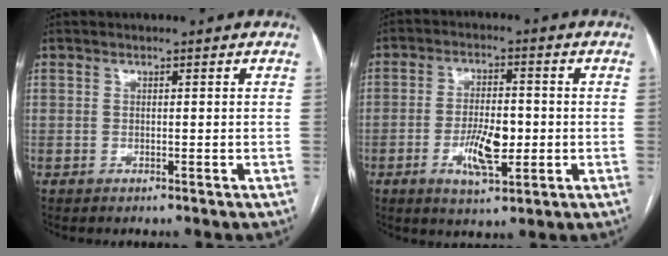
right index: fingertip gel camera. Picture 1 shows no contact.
{"total": 7.6, "force": [-1.8, 2.7, 6.9], "torque": [-0.127, 0.001, -0.024]}